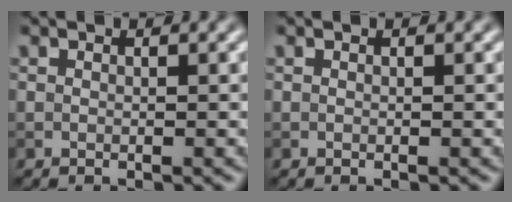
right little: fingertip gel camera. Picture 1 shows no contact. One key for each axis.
{"total": 0.0}